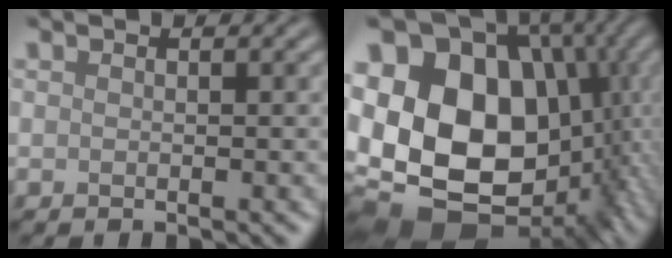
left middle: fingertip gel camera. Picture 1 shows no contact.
{"total": 20.9, "force": [-1.0, 16.1, 13.3], "torque": [-0.264, -0.017, 0.001]}